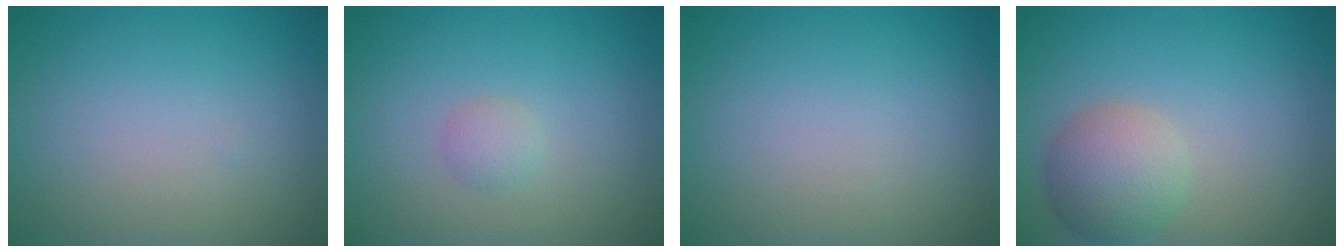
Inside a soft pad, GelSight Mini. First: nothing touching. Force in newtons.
{"total": 1.1, "press": 1.1, "slide": 0.1}
{"total": 0.0}
{"total": 4.1, "press": 4.1, "slide": 0.3}